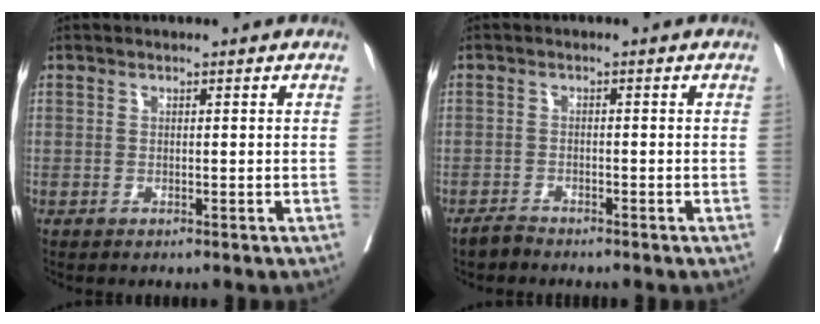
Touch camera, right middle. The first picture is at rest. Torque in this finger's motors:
{"motor_torque": [0.22, -0.19, 0.06, 0.01]}